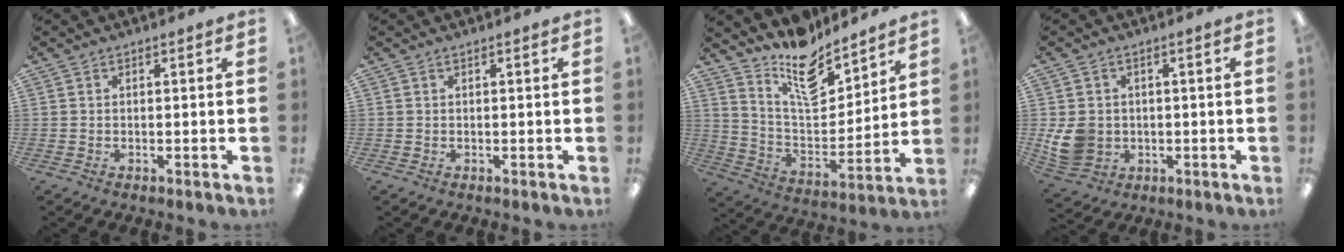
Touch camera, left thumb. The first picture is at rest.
{"total": 0.0}
{"total": 15.0, "force": [11.7, 6.0, 7.1], "torque": [-0.121, -0.080, 0.208]}
{"total": 7.5, "force": [-0.2, 6.7, 3.5], "torque": [-0.078, 0.007, 0.000]}